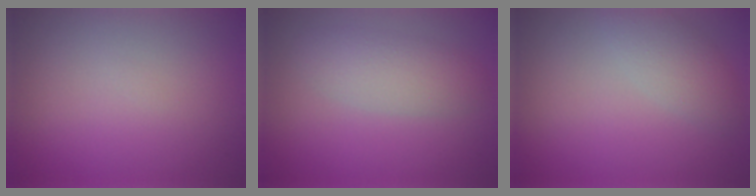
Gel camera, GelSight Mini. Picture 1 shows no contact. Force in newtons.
{"total": 3.0, "press": 3.0, "slide": 0.2}
{"total": 2.4, "press": 2.4, "slide": 0.2}